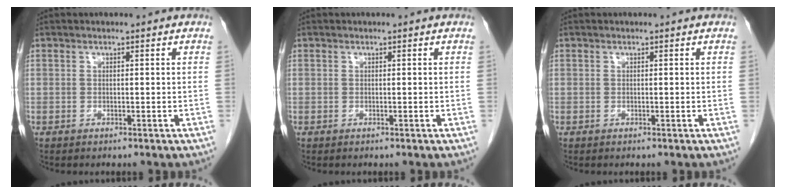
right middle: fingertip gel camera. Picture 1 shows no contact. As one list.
[{"total": 0.0}, {"total": 0.0}]